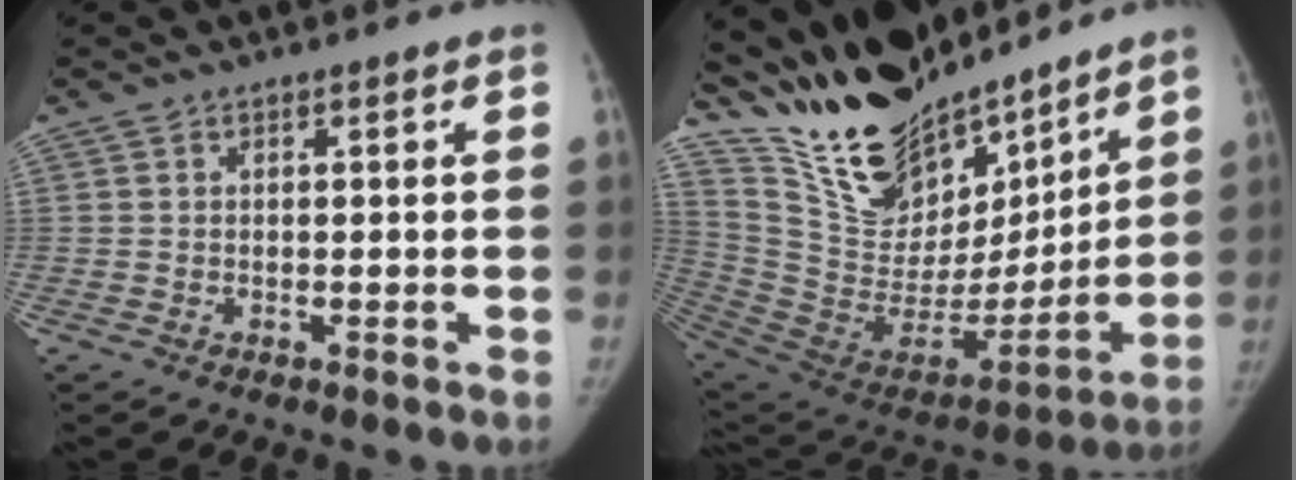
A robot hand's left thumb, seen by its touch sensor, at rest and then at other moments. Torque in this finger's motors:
{"motor_torque": [3.01, -0.36, 0.68, -2.09, 0.23]}